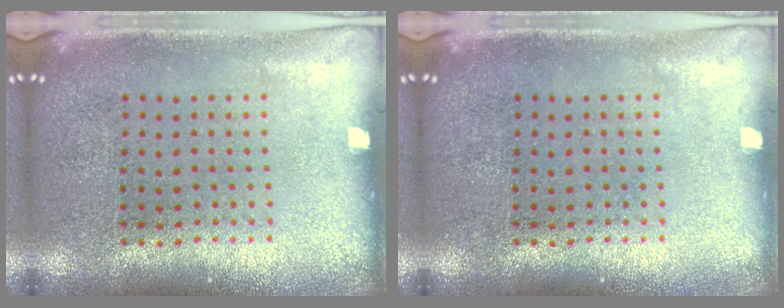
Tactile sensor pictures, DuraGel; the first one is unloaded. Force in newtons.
{"total": 0.0}